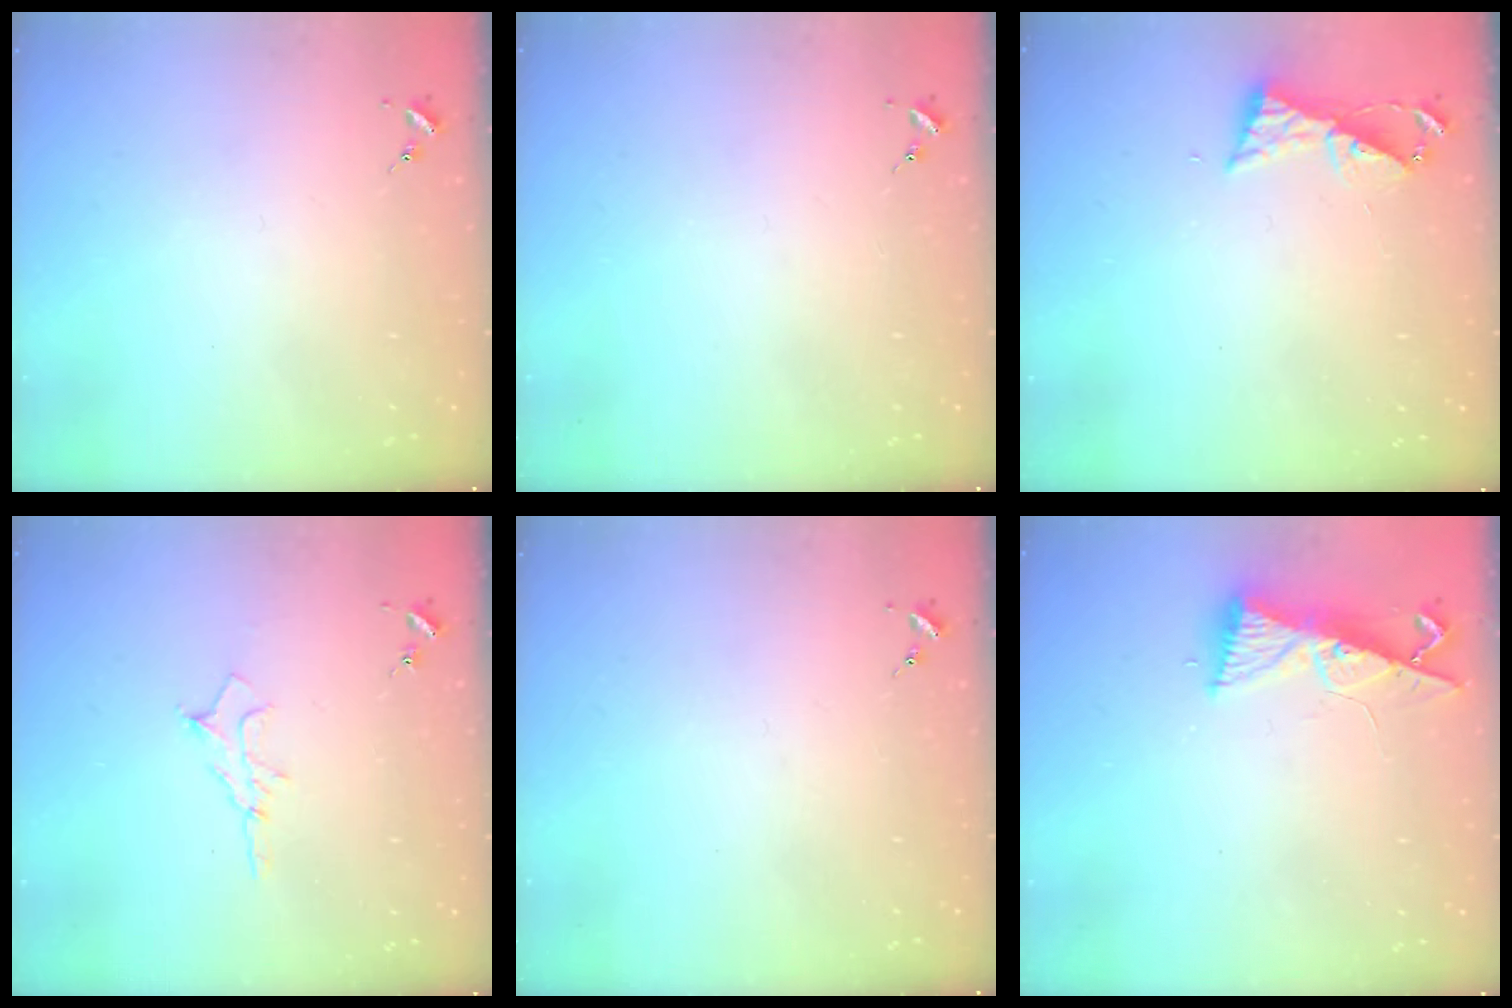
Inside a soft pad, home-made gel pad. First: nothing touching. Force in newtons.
{"total": 0.0}
{"total": 6.4, "press": 6.4, "slide": 0.6}
{"total": 6.2, "press": 6.1, "slide": 0.8}
{"total": 0.0}
{"total": 8.5, "press": 8.5, "slide": 1.0}